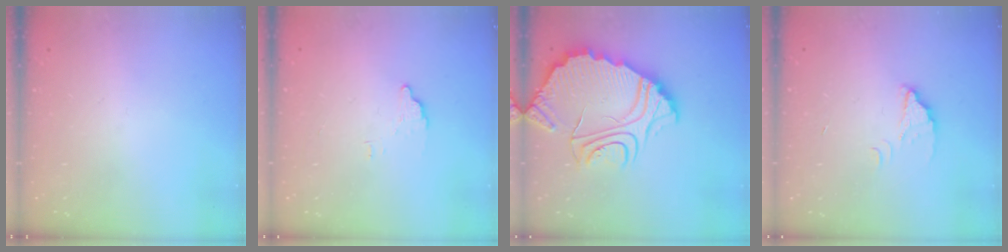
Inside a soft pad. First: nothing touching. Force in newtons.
{"total": 3.5, "press": 3.5, "slide": 0.2}
{"total": 13.0, "press": 12.9, "slide": 1.2}
{"total": 2.7, "press": 2.7, "slide": 0.1}